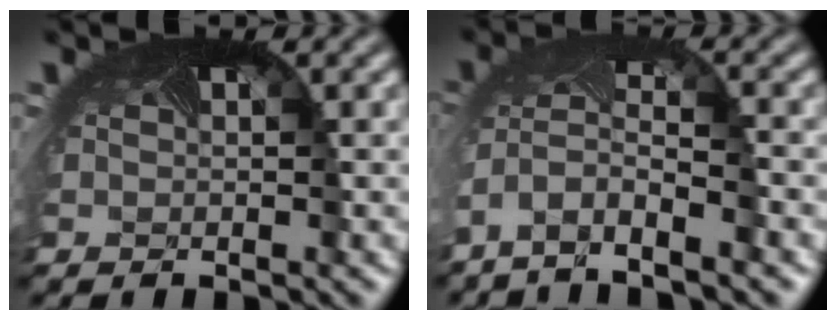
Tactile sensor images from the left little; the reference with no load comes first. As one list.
[{"total": 5.5, "force": [-3.8, 1.1, 3.8], "torque": [-0.087, -0.010, -0.071]}]